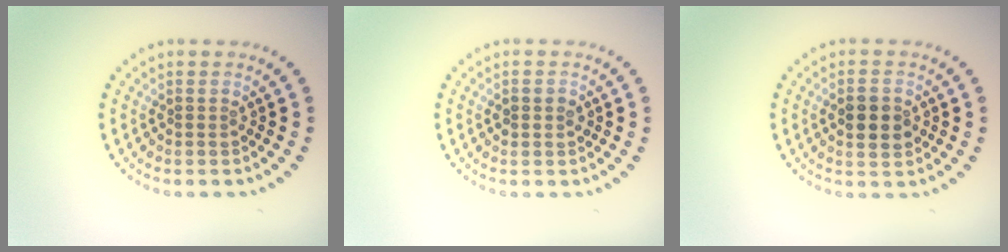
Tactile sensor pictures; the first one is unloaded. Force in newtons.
{"total": 1.2, "press": 1.2, "slide": 0.1}
{"total": 2.8, "press": 2.7, "slide": 0.2}